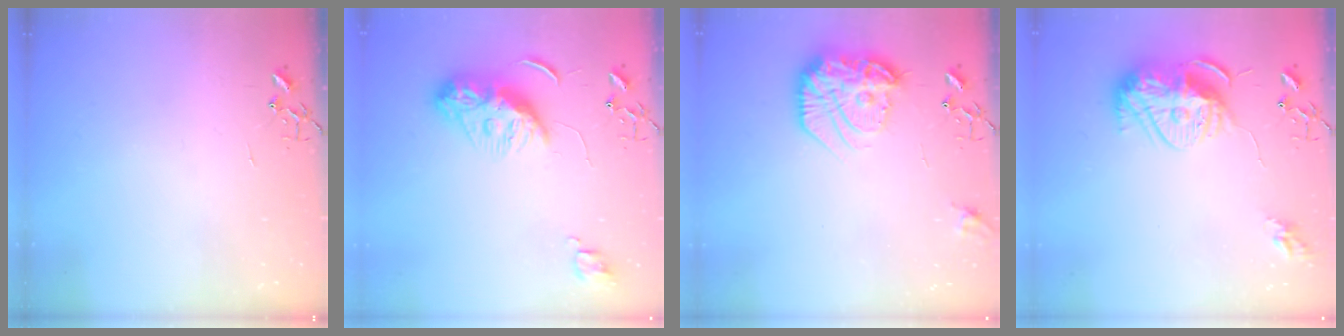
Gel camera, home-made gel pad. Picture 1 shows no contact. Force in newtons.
{"total": 11.8, "press": 11.7, "slide": 1.1}
{"total": 18.8, "press": 18.7, "slide": 1.2}
{"total": 14.0, "press": 13.9, "slide": 1.2}